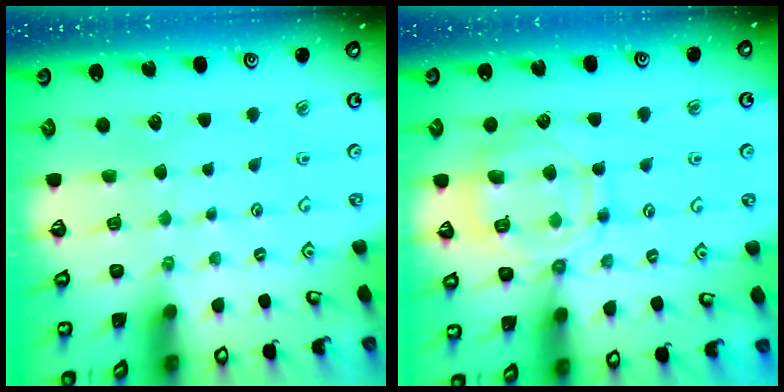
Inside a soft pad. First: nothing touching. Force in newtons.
{"total": 12.3, "press": 12.2, "slide": 1.4}